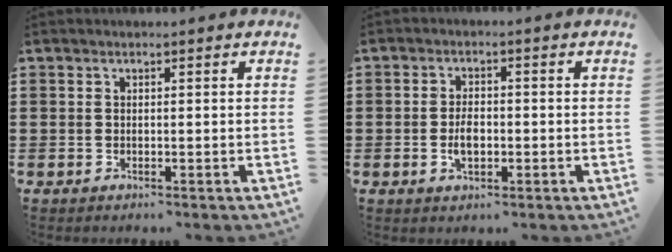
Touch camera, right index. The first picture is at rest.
{"total": 3.4, "force": [-0.6, 1.9, 2.8], "torque": [-0.052, 0.003, -0.010]}